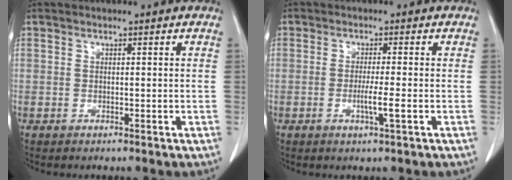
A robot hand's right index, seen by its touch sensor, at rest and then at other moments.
{"total": 3.3, "force": [-0.9, -0.3, 3.1], "torque": [-0.060, -0.005, -0.015]}